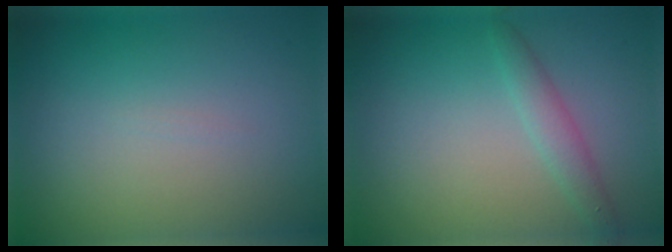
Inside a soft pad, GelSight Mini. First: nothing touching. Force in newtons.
{"total": 1.8, "press": 1.8, "slide": 0.0}